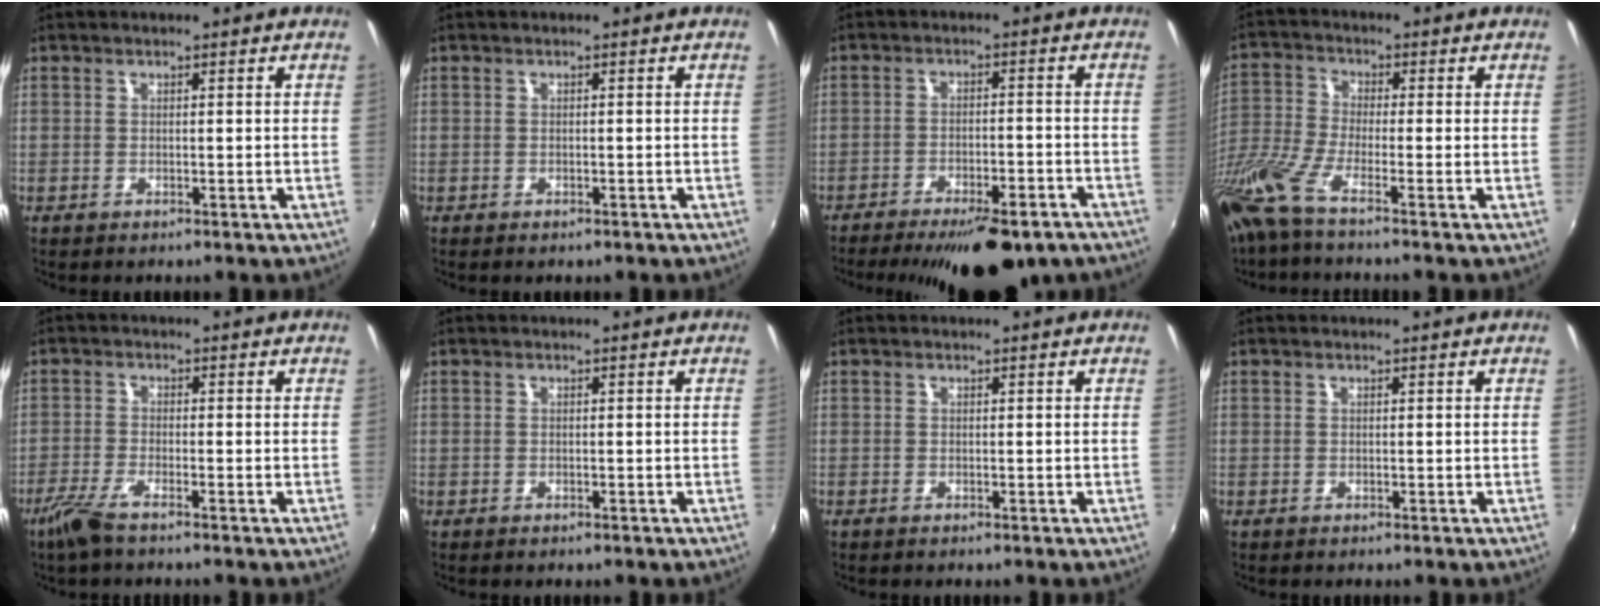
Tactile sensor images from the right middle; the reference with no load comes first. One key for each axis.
{"total": 0.5, "fx": -0.3, "fy": 0.2, "fz": 0.4, "tx": -0.008, "ty": -0.003, "tz": -0.003}
{"total": 16.6, "fx": -12.5, "fy": 5.2, "fz": 9.7, "tx": -0.175, "ty": -0.025, "tz": -0.163}
{"total": 9.4, "fx": -6.8, "fy": 0.4, "fz": 6.5, "tx": -0.149, "ty": -0.026, "tz": -0.140}
{"total": 4.7, "fx": -3.5, "fy": 0.4, "fz": 3.2, "tx": -0.082, "ty": -0.010, "tz": -0.072}
{"total": 0.0}
{"total": 0.0}
{"total": 0.0}